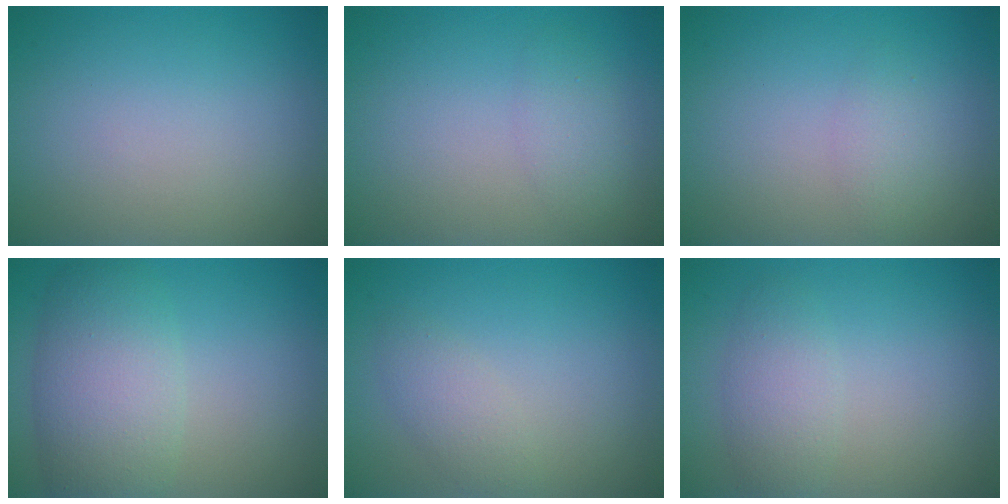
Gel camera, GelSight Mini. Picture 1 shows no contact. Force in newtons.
{"total": 1.8, "press": 1.8, "slide": 0.0}
{"total": 1.4, "press": 1.4, "slide": 0.1}
{"total": 4.5, "press": 4.4, "slide": 0.6}
{"total": 1.9, "press": 1.9, "slide": 0.1}
{"total": 2.4, "press": 2.4, "slide": 0.1}